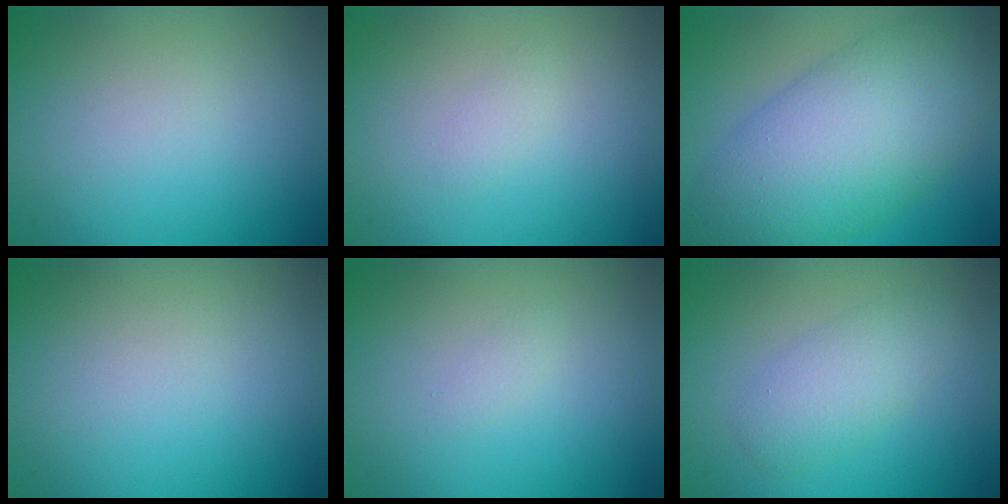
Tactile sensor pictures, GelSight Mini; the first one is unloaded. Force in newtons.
{"total": 0.6, "press": 0.6, "slide": 0.1}
{"total": 10.4, "press": 10.4, "slide": 0.2}
{"total": 0.0}
{"total": 0.6, "press": 0.5, "slide": 0.1}
{"total": 2.9, "press": 2.9, "slide": 0.0}